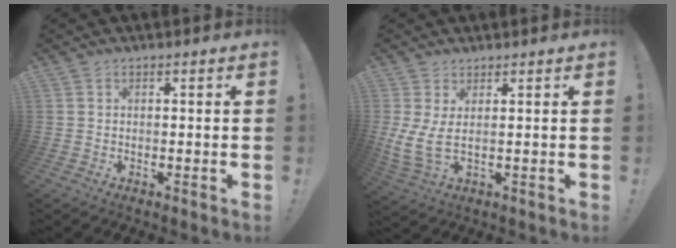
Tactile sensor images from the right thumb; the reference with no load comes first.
{"total": 6.0, "force": [1.9, 1.7, 5.4], "torque": [-0.096, -0.028, 0.040]}